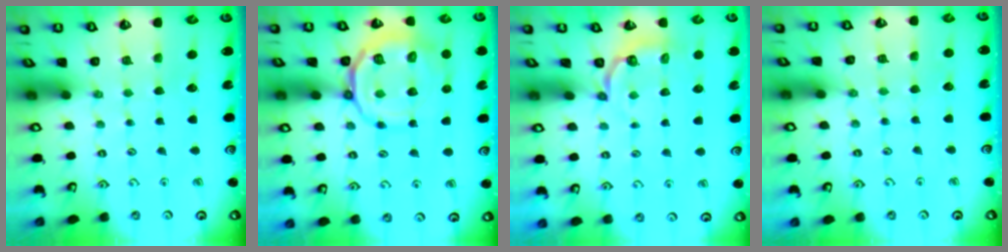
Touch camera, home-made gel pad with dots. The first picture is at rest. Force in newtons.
{"total": 13.9, "press": 13.8, "slide": 1.8}
{"total": 4.4, "press": 3.8, "slide": 2.3}
{"total": 3.9, "press": 3.8, "slide": 0.4}